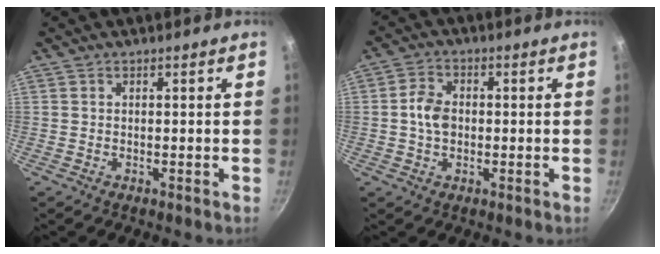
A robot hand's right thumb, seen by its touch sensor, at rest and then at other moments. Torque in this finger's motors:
{"motor_torque": [-0.17, 0.36, 0.60, -0.14, 0.02]}